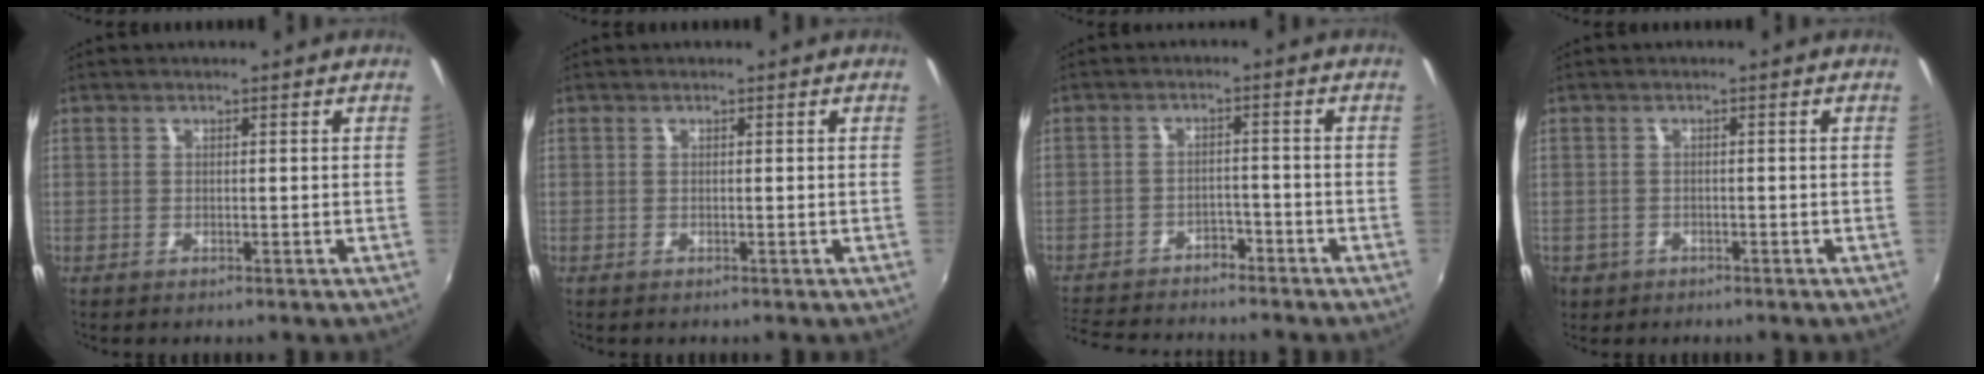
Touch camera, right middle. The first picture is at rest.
{"total": 0.0}
{"total": 11.2, "force": [-9.9, 3.8, 3.4], "torque": [-0.093, 0.002, -0.154]}
{"total": 4.5, "force": [-1.8, 3.8, 1.6], "torque": [-0.046, -0.007, -0.026]}